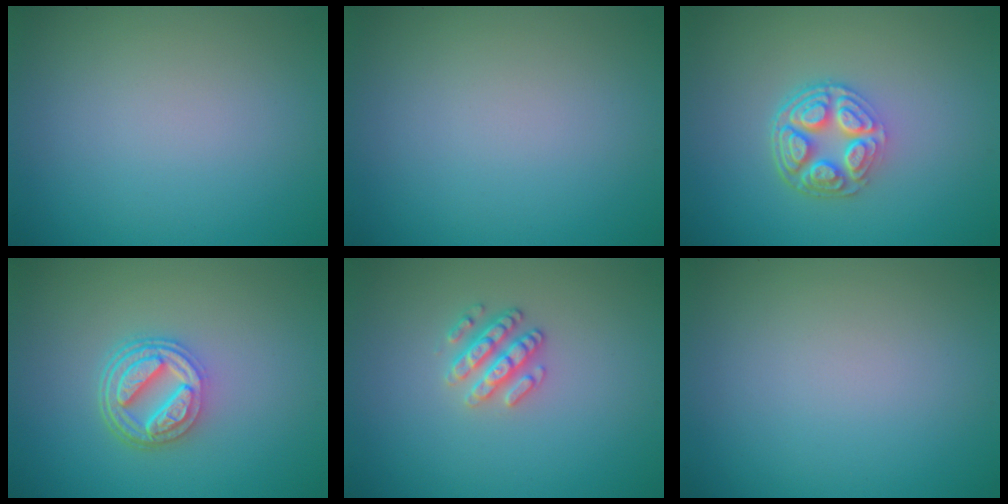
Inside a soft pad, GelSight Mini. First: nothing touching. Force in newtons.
{"total": 0.0}
{"total": 4.9, "press": 3.7, "slide": 3.3}
{"total": 4.9, "press": 3.7, "slide": 3.2}
{"total": 2.5, "press": 2.4, "slide": 0.7}
{"total": 0.0}